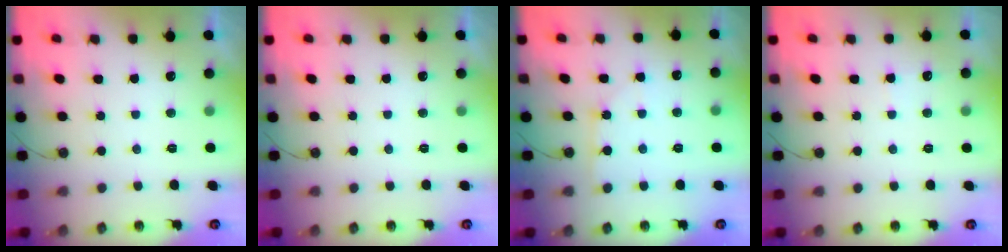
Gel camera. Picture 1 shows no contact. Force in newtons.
{"total": 0.0}
{"total": 5.0, "press": 5.0, "slide": 0.5}
{"total": 5.2, "press": 5.1, "slide": 0.7}